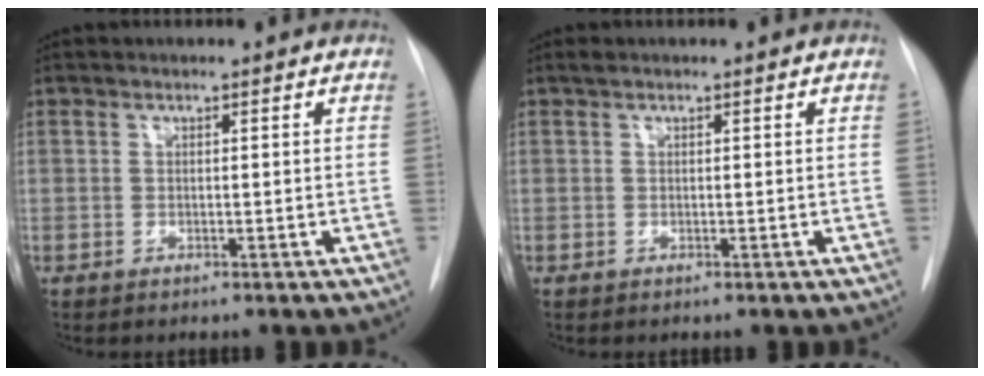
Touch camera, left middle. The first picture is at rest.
{"total": 0.6, "force": [0.5, 0.2, 0.3], "torque": [-0.010, 0.011, 0.010]}